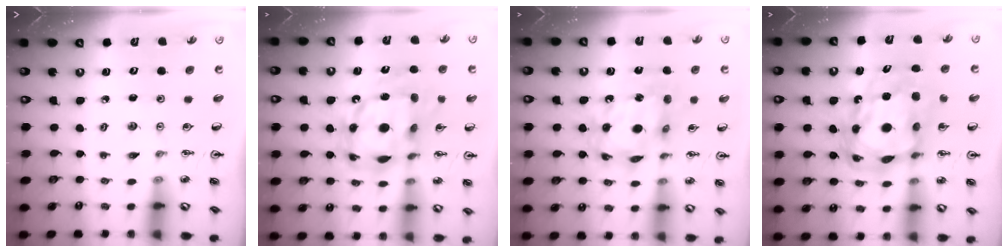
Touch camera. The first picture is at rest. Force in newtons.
{"total": 14.7, "press": 14.7, "slide": 1.3}
{"total": 13.0, "press": 13.0, "slide": 1.2}
{"total": 14.2, "press": 14.1, "slide": 1.5}